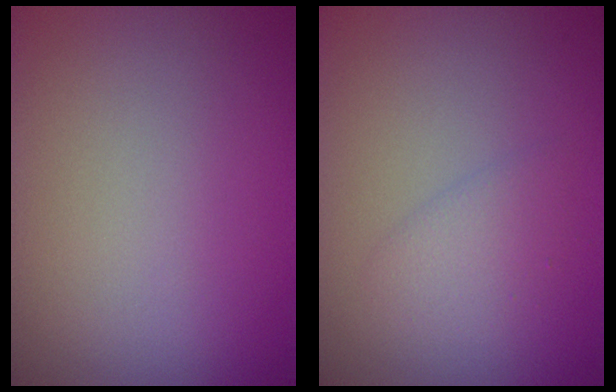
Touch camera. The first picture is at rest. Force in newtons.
{"total": 1.7, "press": 1.7, "slide": 0.2}